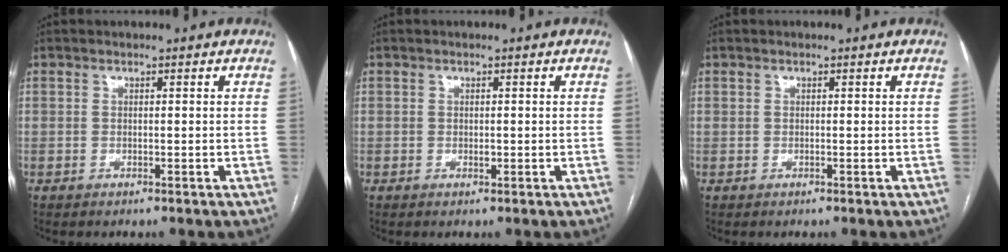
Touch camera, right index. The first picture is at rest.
{"total": 0.8, "force": [-0.1, 0.4, 0.7], "torque": [-0.012, -0.001, 0.000]}
{"total": 0.0}